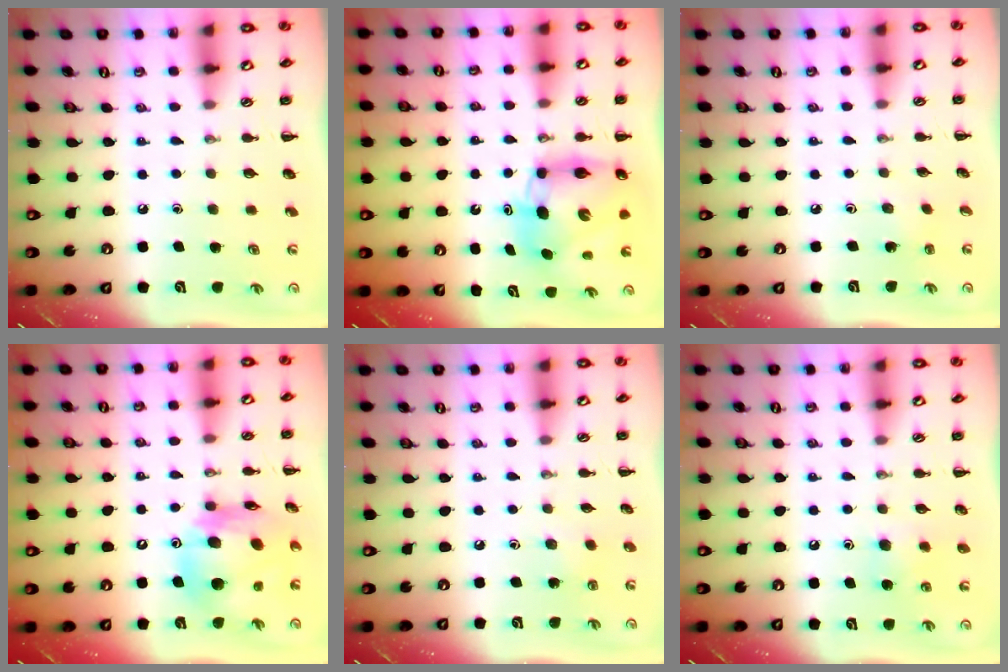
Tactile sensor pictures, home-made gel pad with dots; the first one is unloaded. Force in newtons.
{"total": 8.2, "press": 7.9, "slide": 2.4}
{"total": 1.1, "press": 1.0, "slide": 0.5}
{"total": 14.1, "press": 13.5, "slide": 4.1}
{"total": 2.2, "press": 2.0, "slide": 0.8}
{"total": 5.7, "press": 5.4, "slide": 1.8}